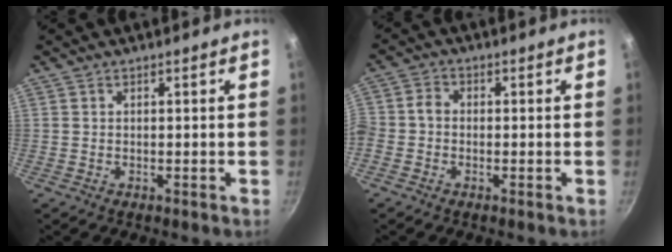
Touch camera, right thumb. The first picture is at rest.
{"total": 3.4, "force": [-1.0, 2.6, 1.9], "torque": [-0.044, 0.017, -0.035]}